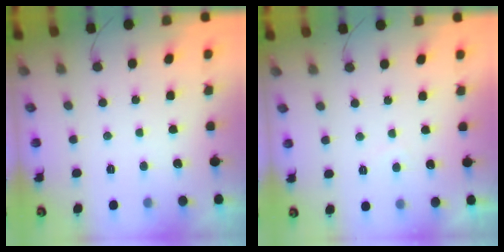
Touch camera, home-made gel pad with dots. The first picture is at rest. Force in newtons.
{"total": 0.9, "press": 0.8, "slide": 0.4}